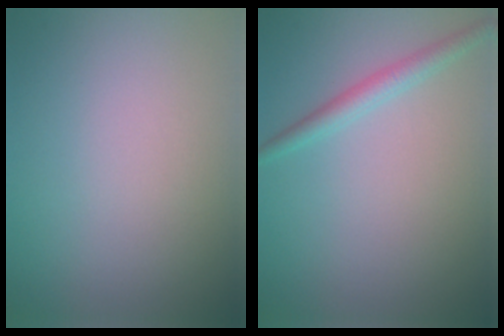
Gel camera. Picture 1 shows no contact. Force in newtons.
{"total": 2.1, "press": 2.1, "slide": 0.1}